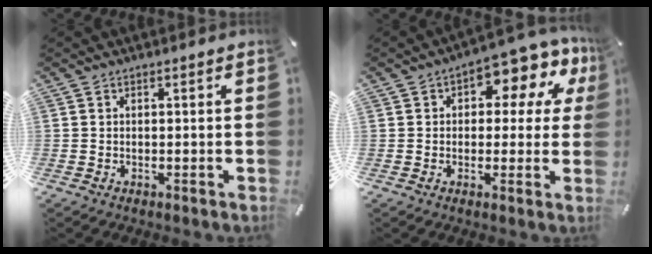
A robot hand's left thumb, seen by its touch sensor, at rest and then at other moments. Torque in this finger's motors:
{"motor_torque": [0.77, 0.71, 1.27, -0.66, 0.25]}